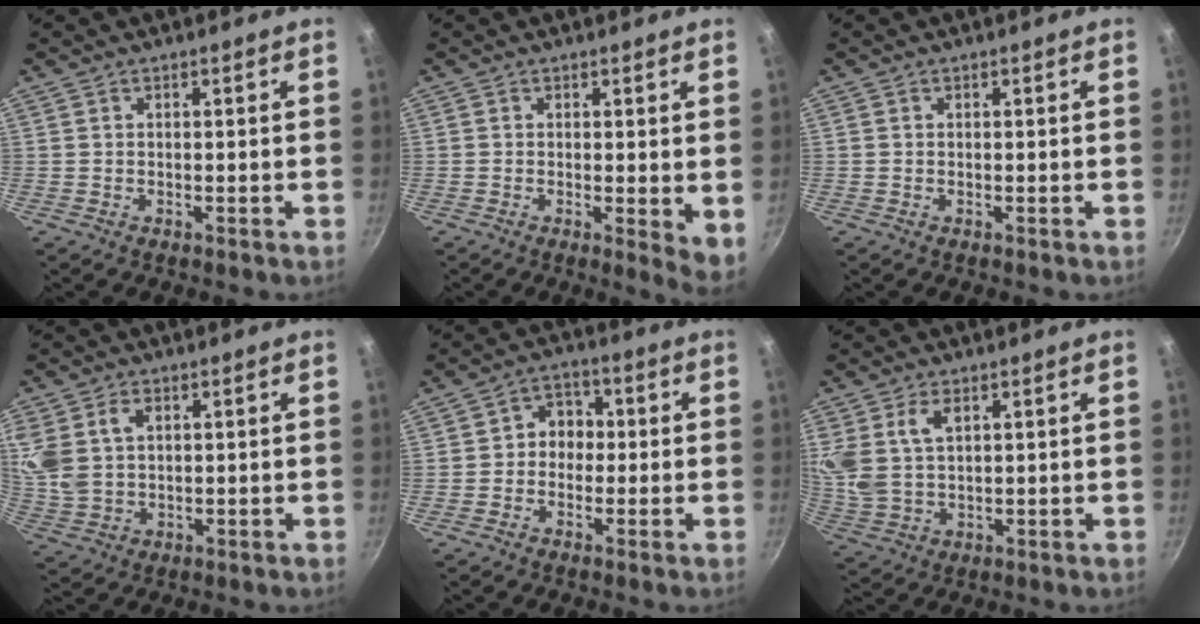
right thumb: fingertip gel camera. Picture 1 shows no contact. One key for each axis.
{"total": 4.5, "fx": 0.2, "fy": 1.4, "fz": 4.3, "tx": -0.056, "ty": -0.015, "tz": 0.001}
{"total": 0.0}
{"total": 9.8, "fx": 2.8, "fy": 7.0, "fz": 6.3, "tx": -0.126, "ty": -0.005, "tz": 0.059}
{"total": 5.8, "fx": -0.3, "fy": 5.0, "fz": 2.9, "tx": -0.001, "ty": 0.017, "tz": -0.016}
{"total": 8.7, "fx": 3.2, "fy": 5.4, "fz": 6.0, "tx": -0.117, "ty": -0.015, "tz": 0.070}